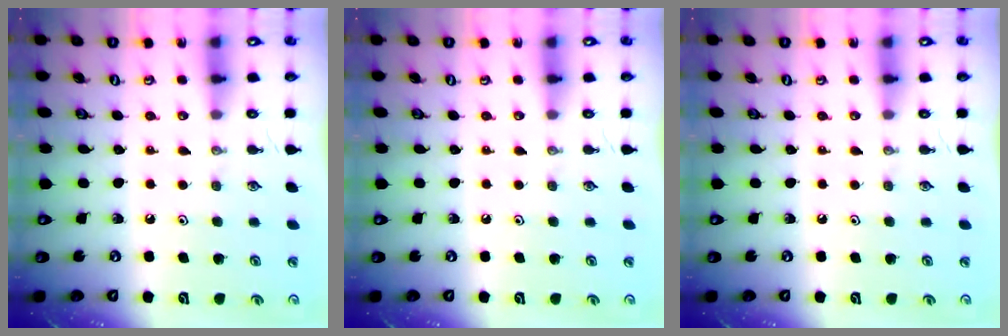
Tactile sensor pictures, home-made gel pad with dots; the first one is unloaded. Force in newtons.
{"total": 0.0}
{"total": 0.0}